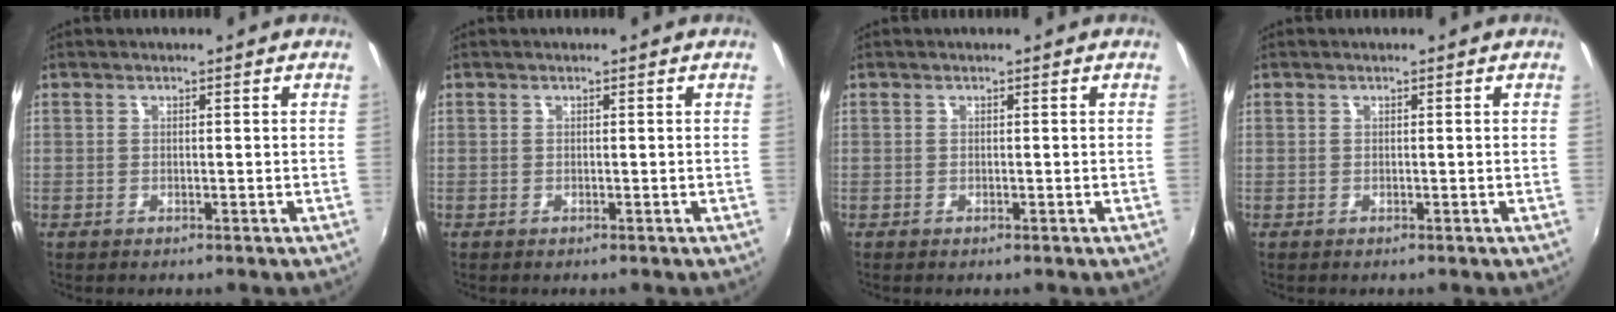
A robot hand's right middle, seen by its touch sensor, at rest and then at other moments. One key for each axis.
{"total": 0.0}
{"total": 0.0}
{"total": 0.0}